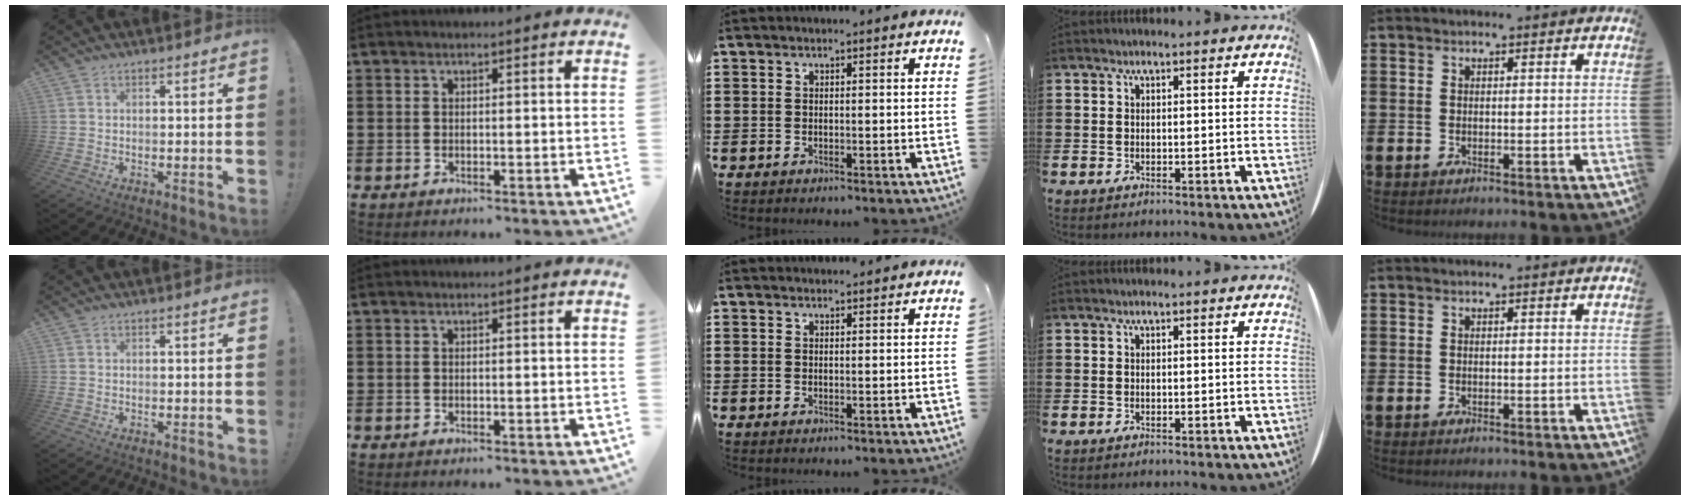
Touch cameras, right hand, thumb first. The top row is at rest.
{"middle": {"total": 0.8, "force": [0.8, 0.0, 0.0], "torque": [0.006, -0.006, 0.014]}}